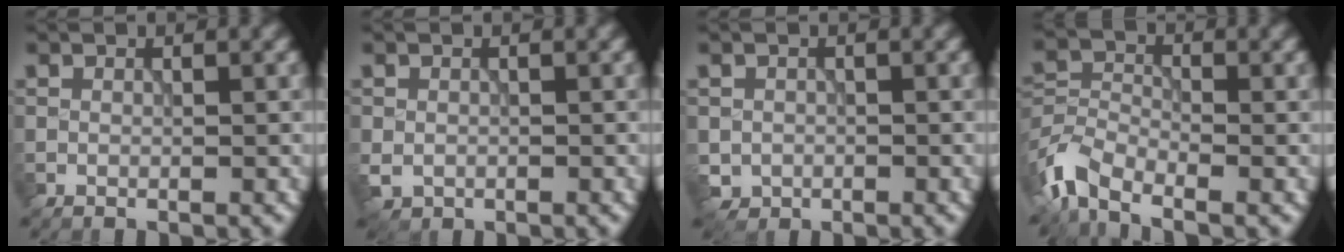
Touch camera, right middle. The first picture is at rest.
{"total": 1.7, "force": [-0.5, 1.5, 0.7], "torque": [-0.018, -0.009, -0.011]}
{"total": 1.6, "force": [-0.6, 1.5, 0.2], "torque": [0.001, -0.007, -0.014]}
{"total": 4.8, "force": [-3.5, 2.0, 2.5], "torque": [-0.052, -0.005, -0.086]}